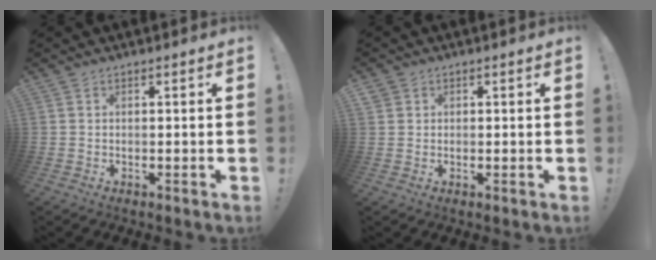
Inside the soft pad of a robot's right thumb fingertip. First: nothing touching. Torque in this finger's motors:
{"motor_torque": [-0.24, 0.33, -0.12, 0.15, 0.10]}